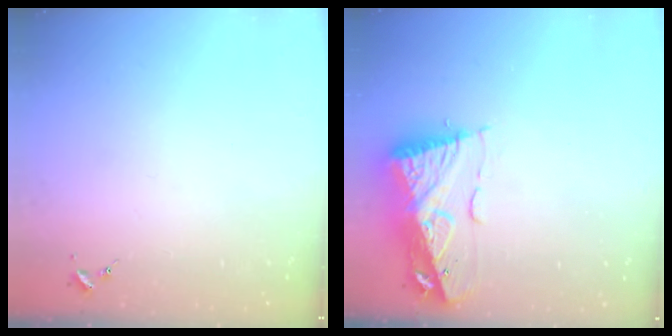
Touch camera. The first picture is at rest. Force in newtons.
{"total": 10.8, "press": 10.7, "slide": 1.0}